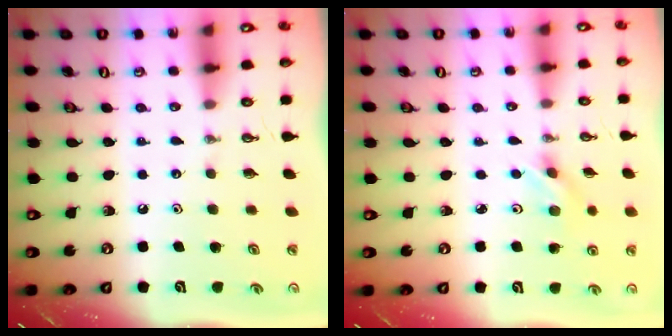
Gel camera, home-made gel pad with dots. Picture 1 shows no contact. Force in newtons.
{"total": 2.0, "press": 1.9, "slide": 0.6}